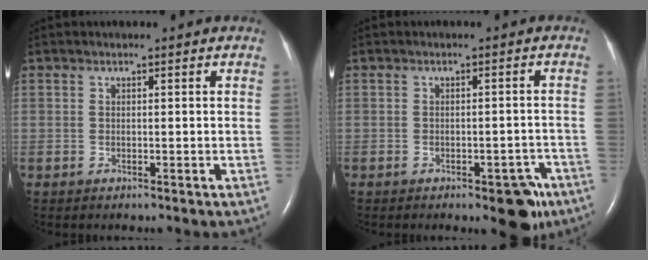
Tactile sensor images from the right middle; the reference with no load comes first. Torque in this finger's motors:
{"motor_torque": [0.00, -0.10, 0.16, 0.03]}